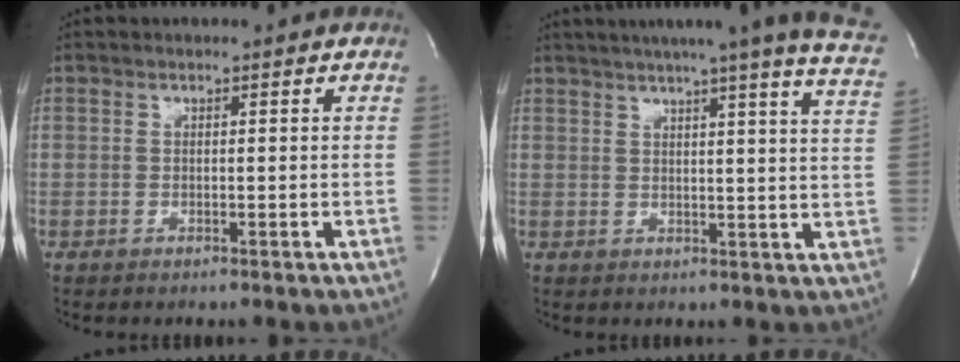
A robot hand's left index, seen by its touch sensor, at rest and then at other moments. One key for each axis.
{"total": 22.6, "fx": 18.8, "fy": -0.1, "fz": 12.5, "tx": -0.184, "ty": -0.031, "tz": 0.218}